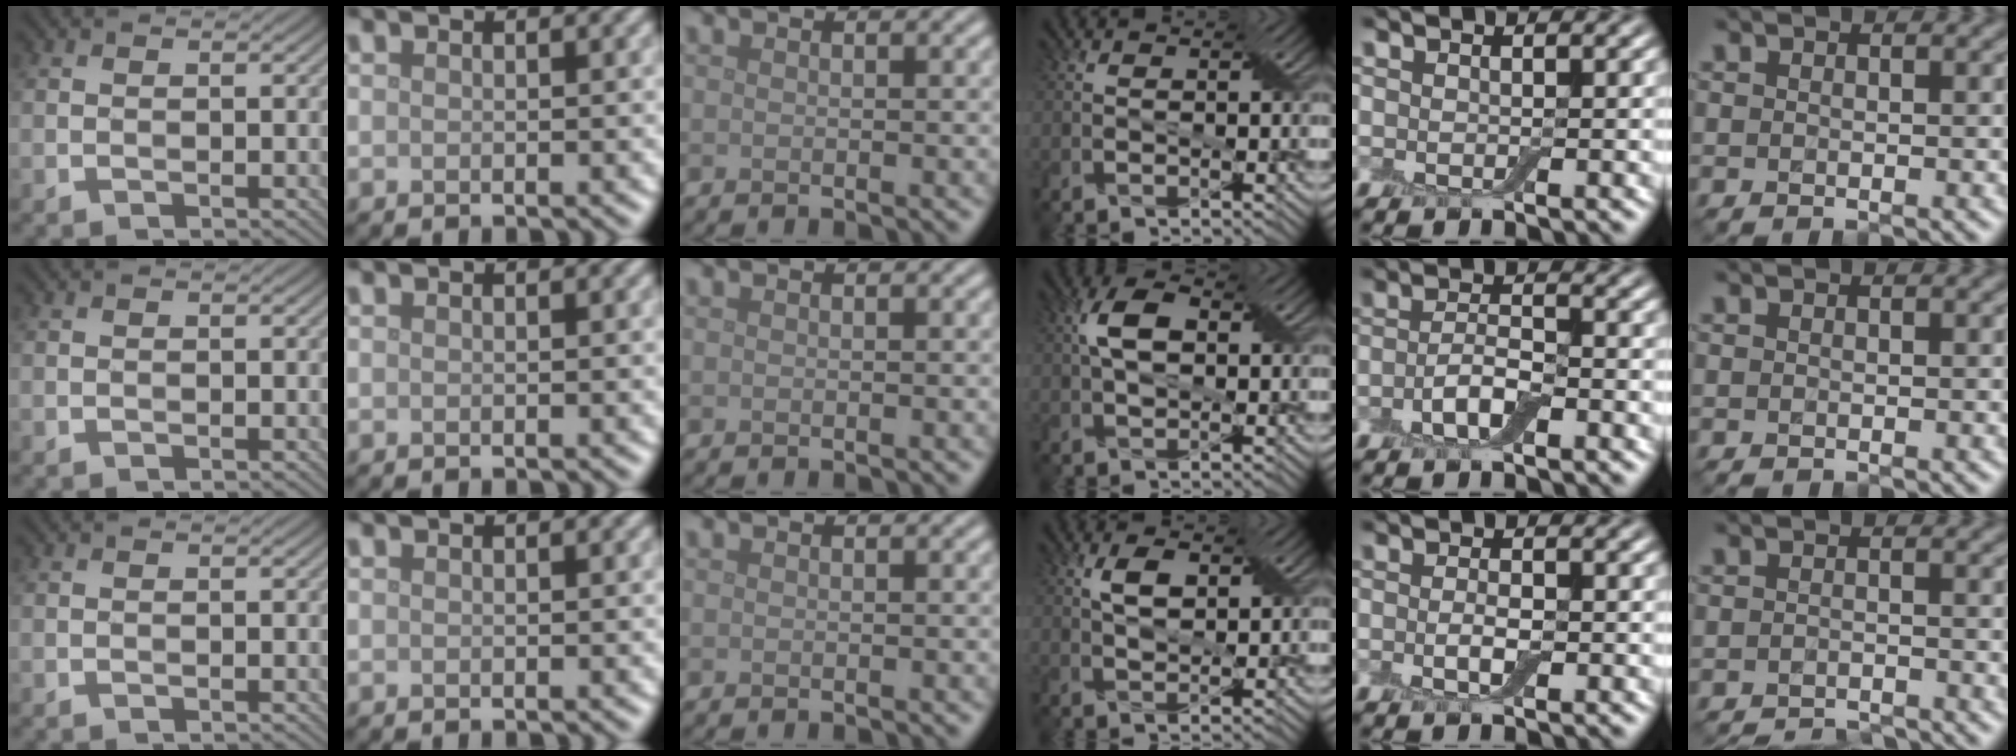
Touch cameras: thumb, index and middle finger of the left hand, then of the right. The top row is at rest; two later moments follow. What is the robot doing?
{"motion": "fold", "object": "apron"}